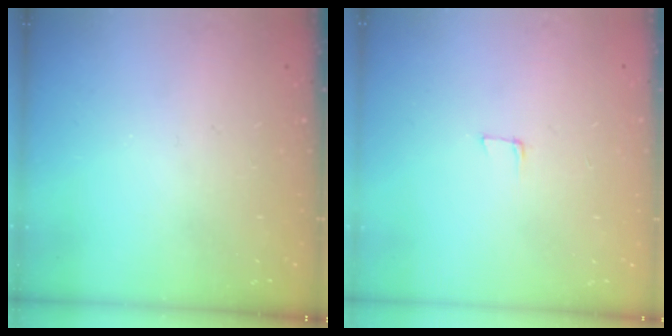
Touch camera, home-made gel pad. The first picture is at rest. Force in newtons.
{"total": 5.0, "press": 4.9, "slide": 0.4}